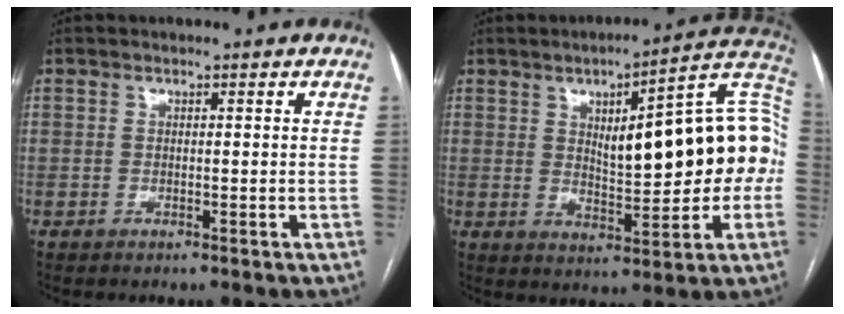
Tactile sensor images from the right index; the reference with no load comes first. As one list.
[{"total": 19.2, "force": [1.5, 5.1, 18.5], "torque": [-0.251, 0.037, 0.026]}]